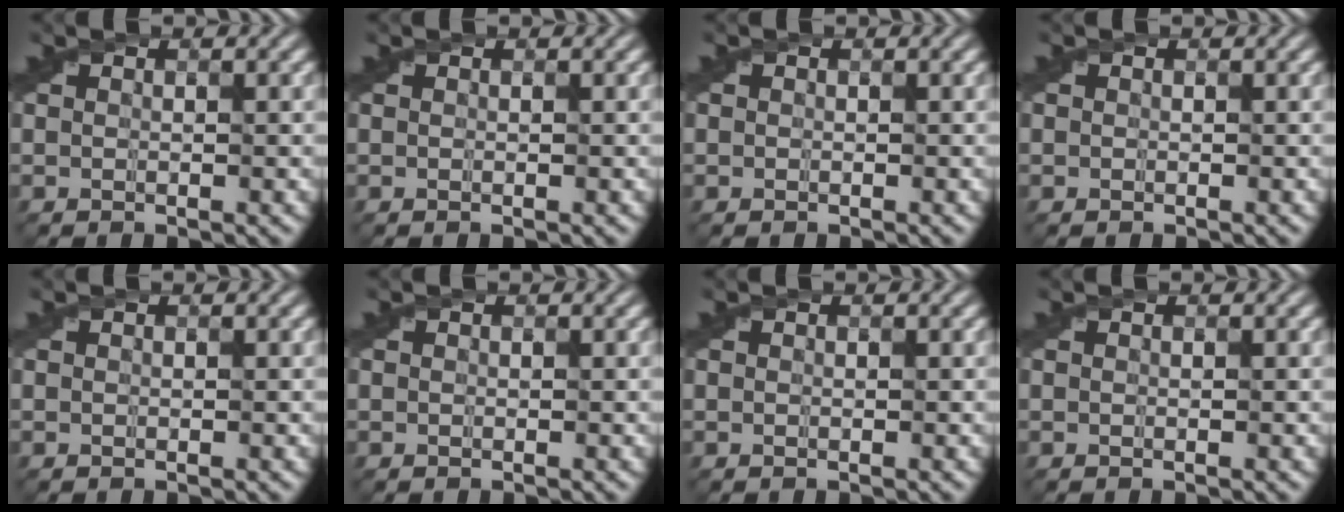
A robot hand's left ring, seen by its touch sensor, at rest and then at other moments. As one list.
[{"total": 0.0}, {"total": 1.6, "force": [0.2, 1.5, 0.4], "torque": [-0.011, -0.002, -0.002]}, {"total": 1.3, "force": [0.1, 1.2, 0.3], "torque": [-0.005, -0.004, -0.003]}, {"total": 0.0}, {"total": 0.7, "force": [0.0, 0.7, 0.1], "torque": [-0.001, -0.004, -0.002]}, {"total": 0.0}, {"total": 0.0}]